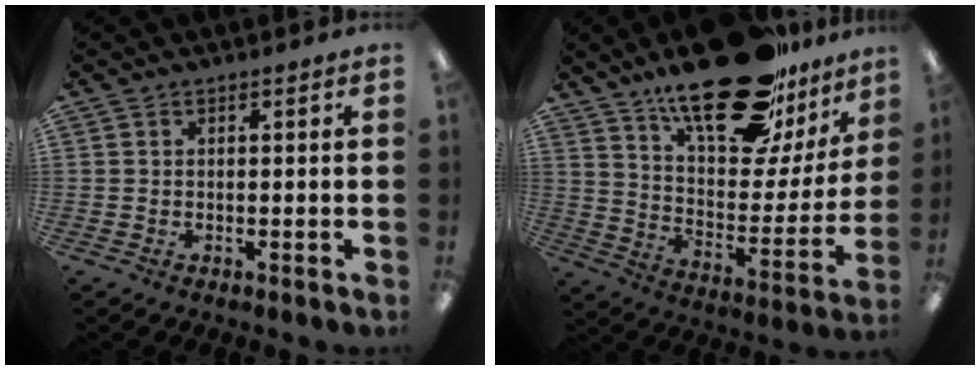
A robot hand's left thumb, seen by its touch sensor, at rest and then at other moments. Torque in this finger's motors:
{"motor_torque": [2.20, 1.37, 1.63, -1.14, 0.40]}